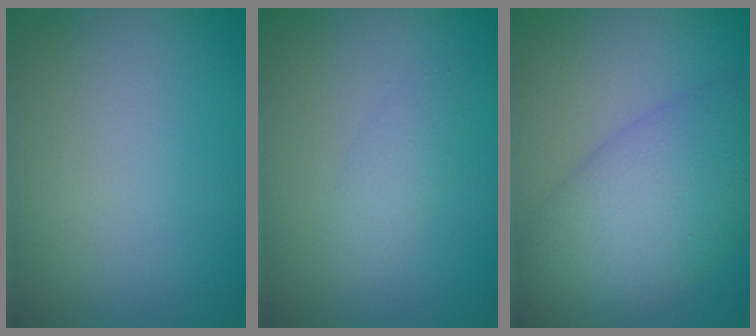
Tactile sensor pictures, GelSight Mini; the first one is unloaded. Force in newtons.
{"total": 1.5, "press": 1.5, "slide": 0.1}
{"total": 8.0, "press": 8.0, "slide": 0.2}